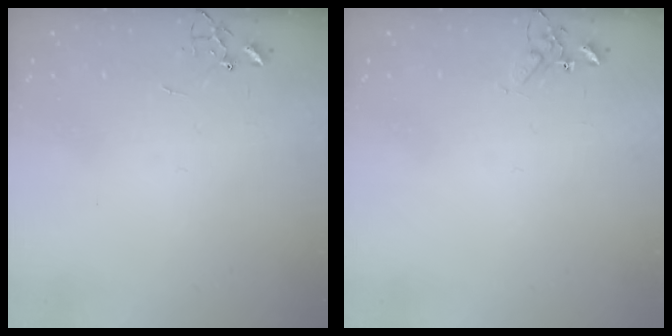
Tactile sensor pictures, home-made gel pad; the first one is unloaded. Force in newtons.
{"total": 4.7, "press": 4.6, "slide": 0.6}